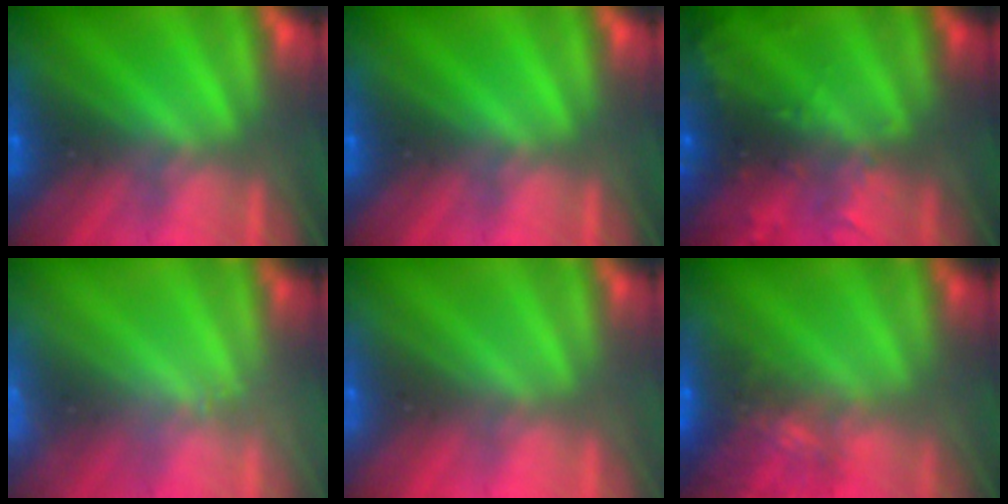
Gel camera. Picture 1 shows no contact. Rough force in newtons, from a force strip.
{"total": 0.0}
{"total": 7.7}
{"total": 2.4}
{"total": 2.8}
{"total": 8.0}